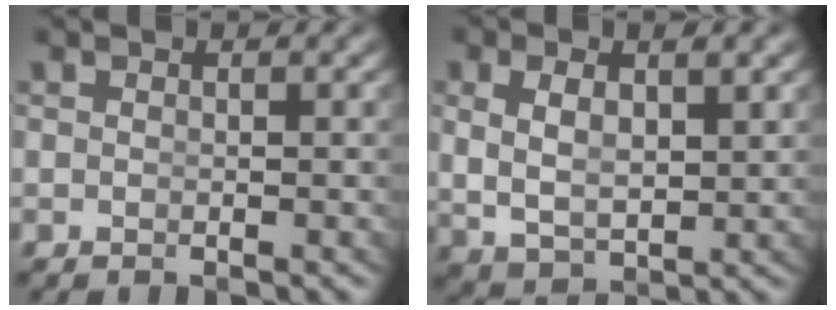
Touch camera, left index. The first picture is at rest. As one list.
[{"total": 5.7, "force": [0.6, 4.1, 3.9], "torque": [-0.087, -0.017, 0.025]}]